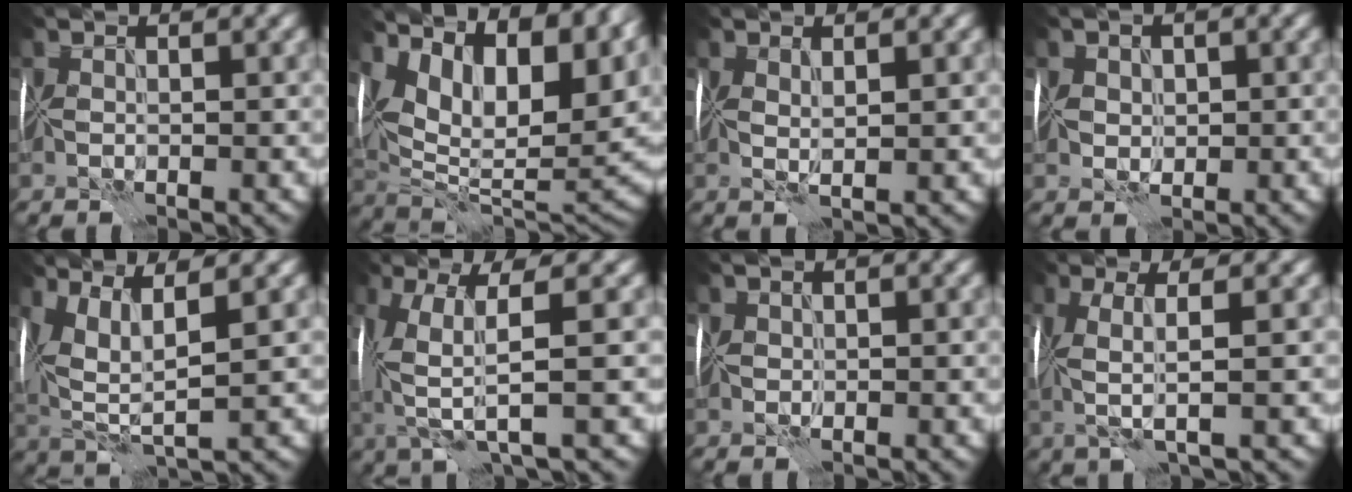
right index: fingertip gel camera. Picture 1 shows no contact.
{"total": 17.7, "force": [7.6, 9.7, 12.7], "torque": [-0.146, 0.048, 0.149]}
{"total": 1.4, "force": [0.8, 0.1, 1.1], "torque": [-0.020, 0.001, 0.015]}
{"total": 2.1, "force": [0.4, 1.8, 1.0], "torque": [-0.014, 0.003, 0.003]}
{"total": 6.0, "force": [2.2, 2.2, 5.1], "torque": [-0.119, 0.001, 0.046]}
{"total": 6.1, "force": [0.0, 1.6, 5.9], "torque": [-0.141, -0.006, 0.000]}
{"total": 0.7, "force": [0.0, 0.7, 0.2], "torque": [-0.001, 0.004, -0.004]}
{"total": 3.5, "force": [0.2, 0.5, 3.4], "torque": [-0.072, 0.004, 0.002]}